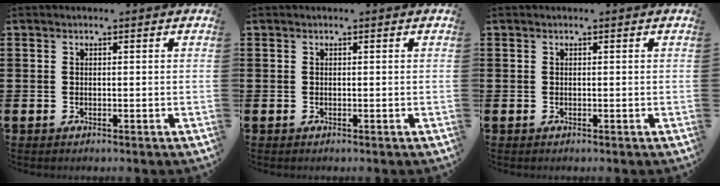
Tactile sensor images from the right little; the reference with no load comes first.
{"total": 0.0}
{"total": 0.0}